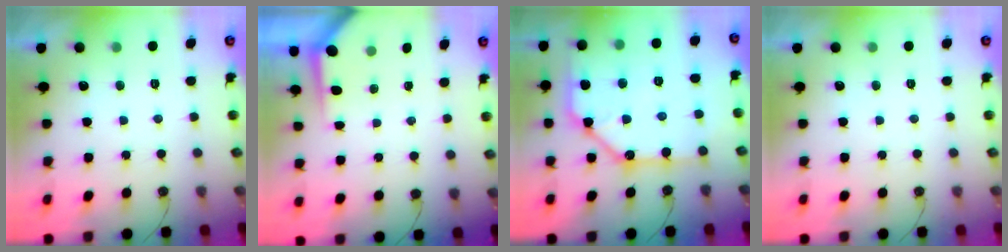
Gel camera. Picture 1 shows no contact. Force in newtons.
{"total": 3.6, "press": 3.6, "slide": 0.4}
{"total": 17.3, "press": 17.2, "slide": 1.8}
{"total": 0.0}